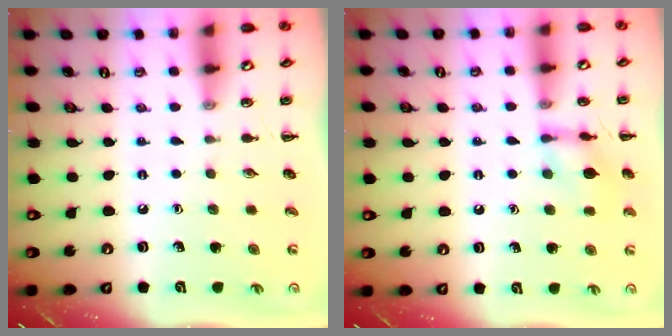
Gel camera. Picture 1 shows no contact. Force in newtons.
{"total": 9.9, "press": 9.9, "slide": 0.4}